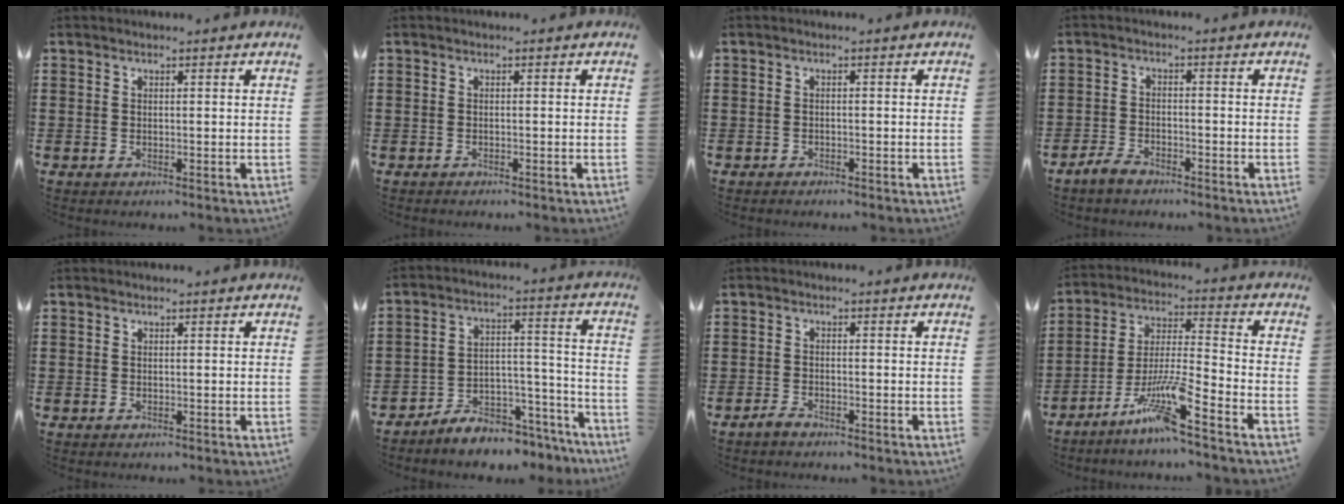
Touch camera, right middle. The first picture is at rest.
{"total": 0.6, "force": [-0.5, 0.1, 0.0], "torque": [-0.001, 0.001, -0.012]}
{"total": 0.9, "force": [-0.9, 0.3, 0.0], "torque": [-0.003, 0.002, -0.020]}
{"total": 2.9, "force": [-2.5, 0.9, 1.1], "torque": [-0.035, 0.004, -0.055]}
{"total": 0.0}
{"total": 6.4, "force": [-6.1, 1.5, 1.1], "torque": [-0.014, 0.017, -0.117]}
{"total": 1.7, "force": [-1.5, 0.5, 0.7], "torque": [-0.023, -0.001, -0.033]}
{"total": 10.2, "force": [-7.3, -0.1, 7.1], "torque": [-0.153, -0.014, -0.149]}